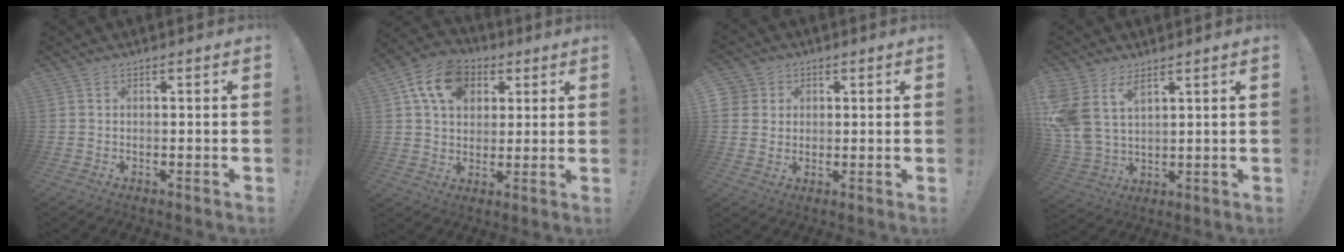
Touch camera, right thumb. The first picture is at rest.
{"total": 15.1, "force": [6.0, 11.2, 8.2], "torque": [-0.121, -0.015, 0.113]}
{"total": 5.4, "force": [1.6, 5.0, 1.1], "torque": [-0.021, -0.010, 0.030]}
{"total": 9.7, "force": [5.4, 5.9, 5.4], "torque": [-0.112, -0.032, 0.109]}